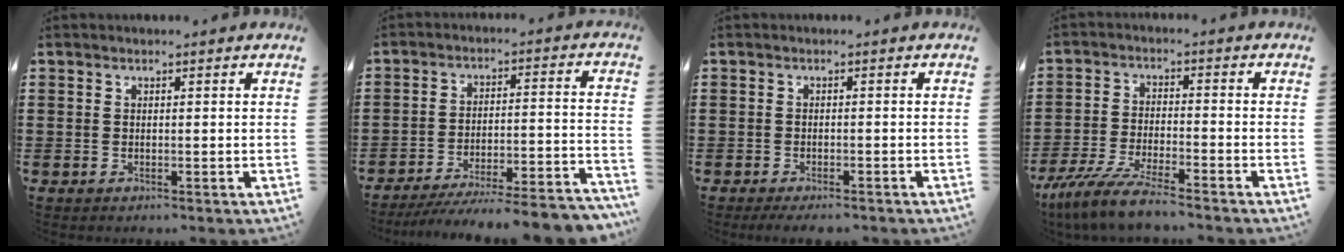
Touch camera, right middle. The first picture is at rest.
{"total": 7.6, "force": [-7.0, 0.1, 3.0], "torque": [-0.042, -0.001, -0.135]}
{"total": 1.5, "force": [-1.4, 0.1, 0.4], "torque": [-0.010, -0.002, -0.026]}
{"total": 6.6, "force": [-5.8, 0.0, 3.1], "torque": [-0.074, -0.014, -0.115]}